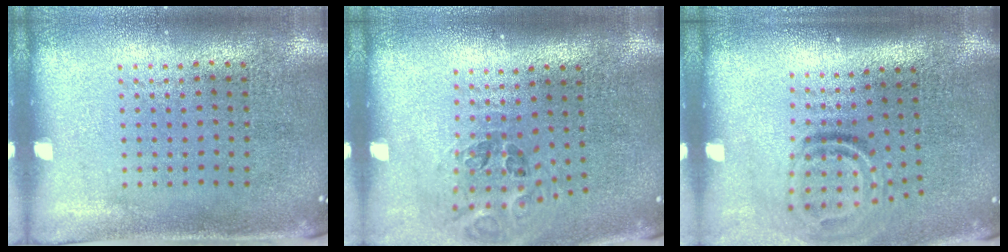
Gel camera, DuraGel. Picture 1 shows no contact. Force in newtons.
{"total": 1.2, "press": 1.1, "slide": 0.5}
{"total": 2.0, "press": 1.1, "slide": 1.6}